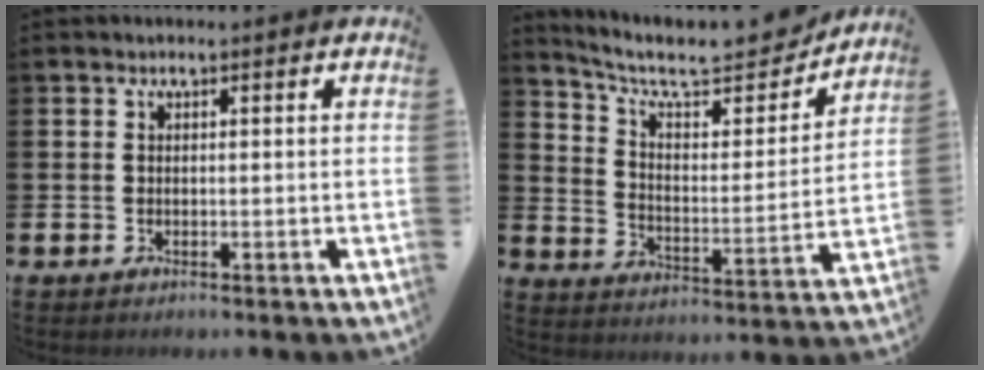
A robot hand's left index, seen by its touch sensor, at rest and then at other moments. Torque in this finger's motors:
{"motor_torque": [0.96, -1.18, 0.22, 0.10]}